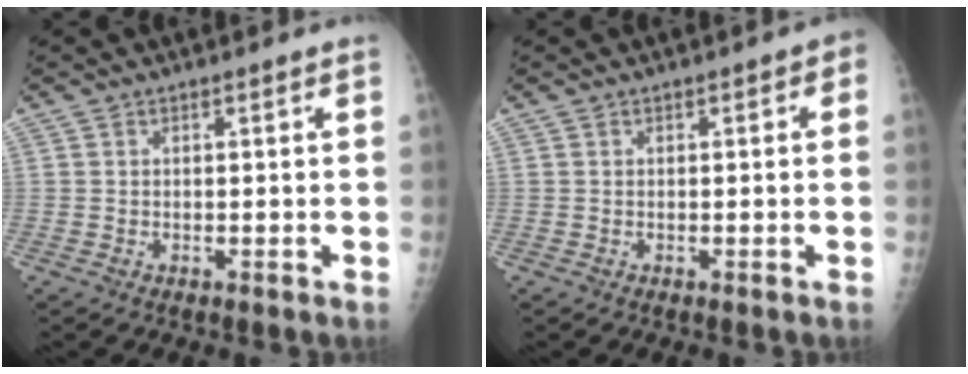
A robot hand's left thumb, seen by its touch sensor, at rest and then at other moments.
{"total": 1.5, "force": [0.3, 0.6, 1.3], "torque": [-0.010, 0.004, -0.002]}